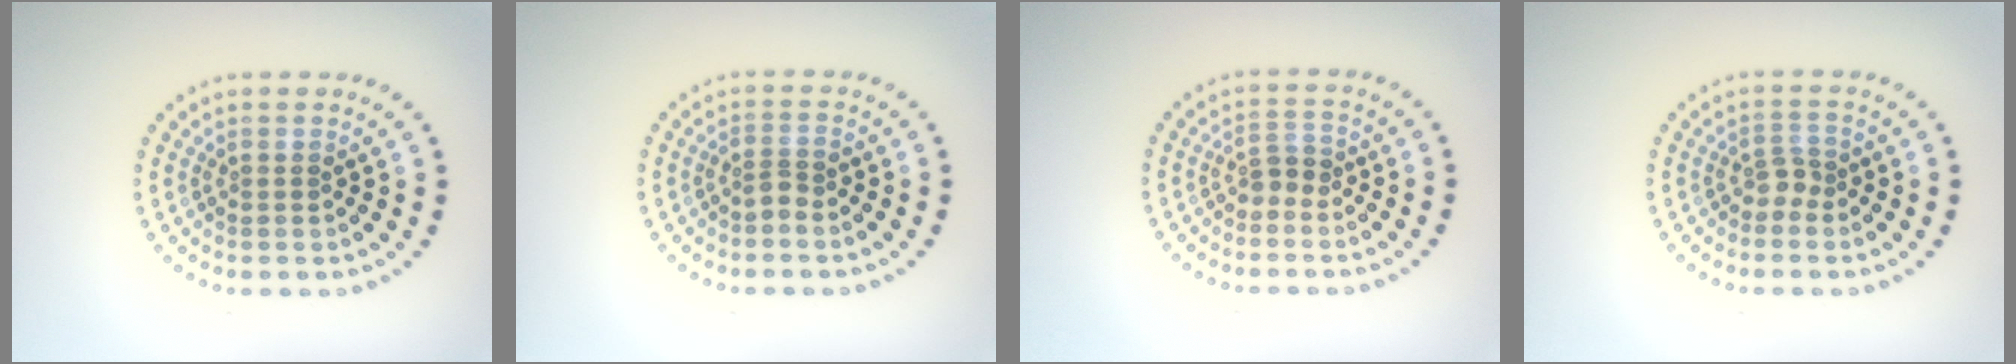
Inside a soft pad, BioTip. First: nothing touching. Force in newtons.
{"total": 1.1, "press": 0.7, "slide": 0.8}
{"total": 1.3, "press": 1.0, "slide": 0.8}
{"total": 1.3, "press": 1.0, "slide": 0.8}